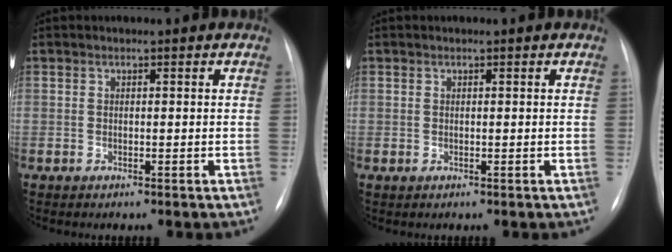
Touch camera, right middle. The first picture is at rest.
{"total": 0.0}